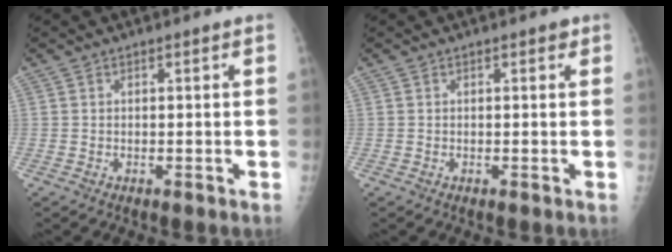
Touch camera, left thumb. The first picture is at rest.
{"total": 0.7, "force": [0.3, 0.4, 0.4], "torque": [0.000, 0.000, 0.001]}